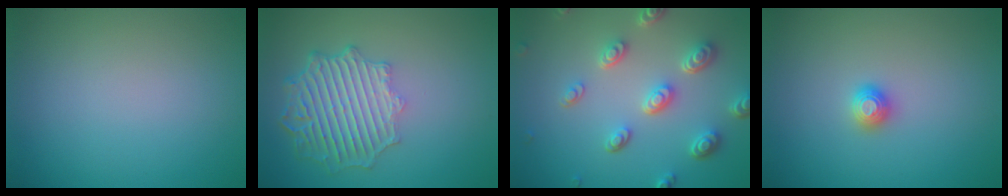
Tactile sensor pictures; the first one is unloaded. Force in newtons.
{"total": 6.4, "press": 4.9, "slide": 4.1}
{"total": 5.1, "press": 3.8, "slide": 3.4}
{"total": 1.1, "press": 1.1, "slide": 0.1}